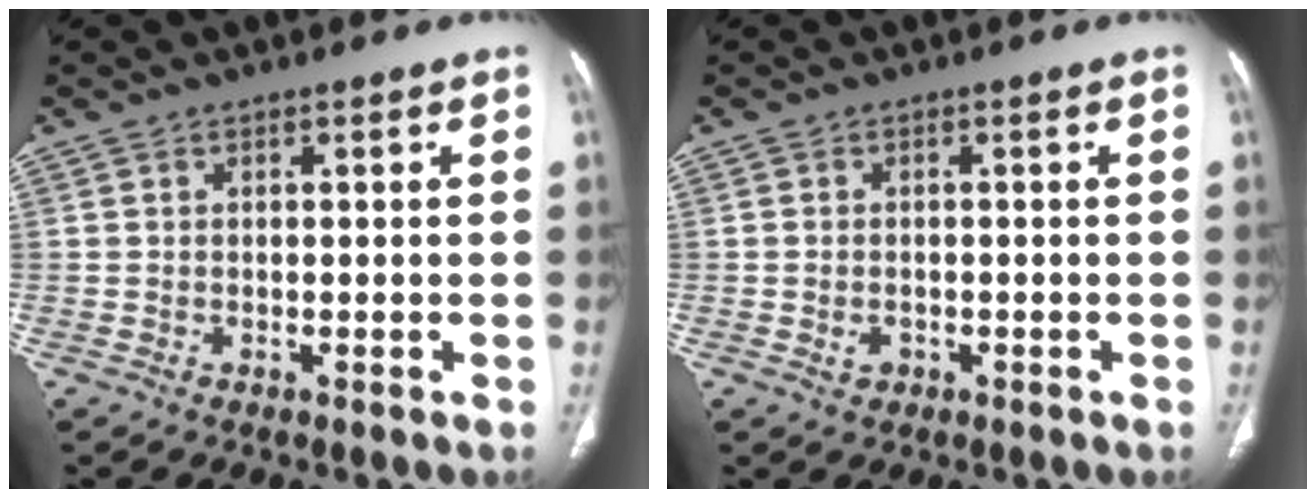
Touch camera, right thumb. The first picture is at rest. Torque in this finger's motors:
{"motor_torque": [-0.59, 0.37, -0.18, 0.42, -0.02]}